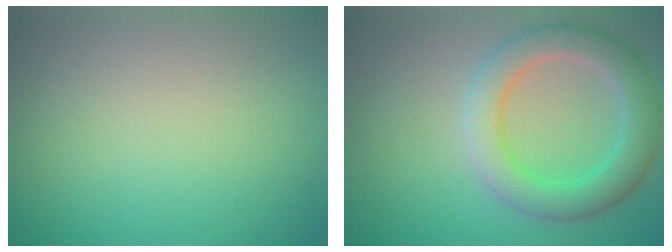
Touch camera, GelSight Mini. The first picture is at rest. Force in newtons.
{"total": 4.9, "press": 4.9, "slide": 0.3}